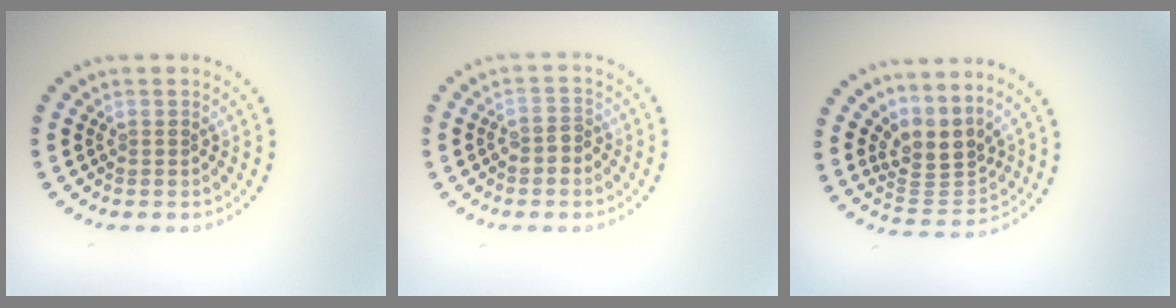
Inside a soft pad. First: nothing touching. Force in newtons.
{"total": 1.7, "press": 1.5, "slide": 0.8}
{"total": 3.4, "press": 2.5, "slide": 2.3}